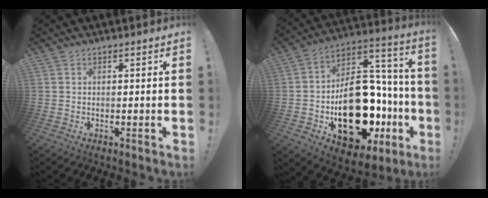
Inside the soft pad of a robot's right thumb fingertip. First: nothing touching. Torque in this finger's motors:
{"motor_torque": [1.37, 1.67, 1.59, -1.18, 0.72]}